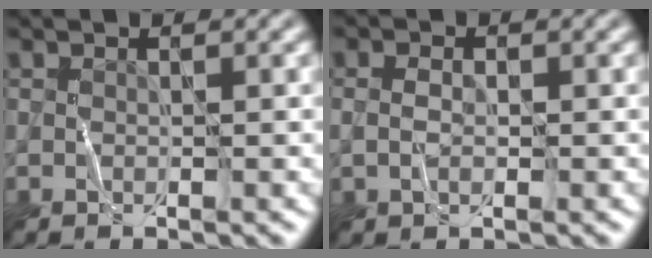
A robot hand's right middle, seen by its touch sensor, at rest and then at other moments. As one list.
[{"total": 1.5, "force": [0.0, 0.9, 1.2], "torque": [-0.024, 0.003, -0.004]}]